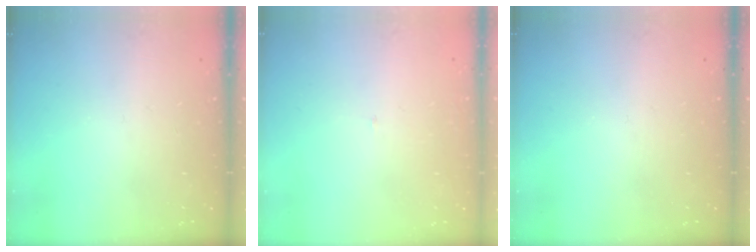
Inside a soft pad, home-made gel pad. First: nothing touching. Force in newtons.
{"total": 2.1, "press": 2.1, "slide": 0.1}
{"total": 0.0}